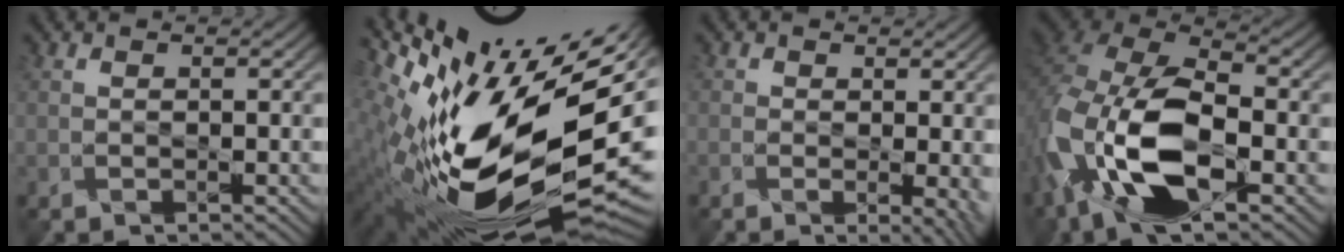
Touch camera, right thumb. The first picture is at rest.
{"total": 18.0, "force": [-0.3, 9.3, 15.4], "torque": [-0.269, -0.023, 0.006]}
{"total": 4.6, "force": [-0.9, 2.1, 4.0], "torque": [-0.051, -0.011, -0.002]}
{"total": 13.7, "force": [-4.8, 7.8, 10.3], "torque": [-0.249, -0.022, -0.090]}